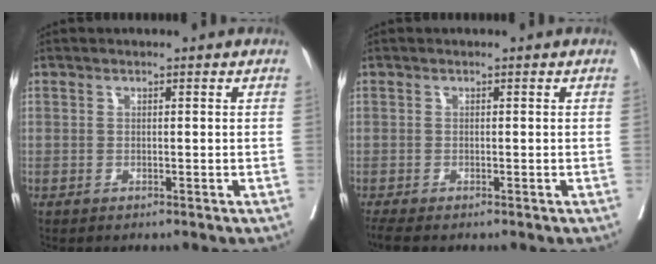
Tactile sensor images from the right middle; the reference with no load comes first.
{"total": 1.8, "force": [-1.6, -0.1, 0.8], "torque": [-0.019, -0.008, -0.030]}